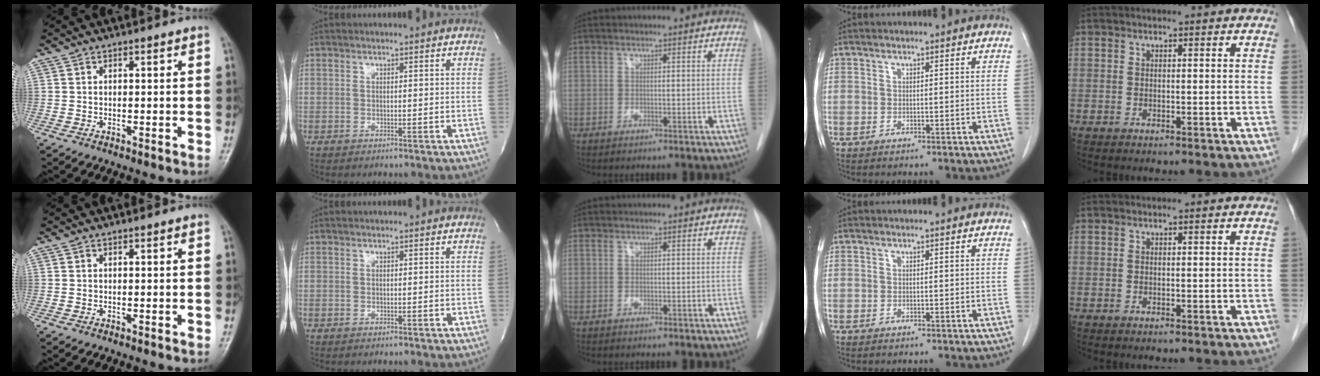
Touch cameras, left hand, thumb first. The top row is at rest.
{}